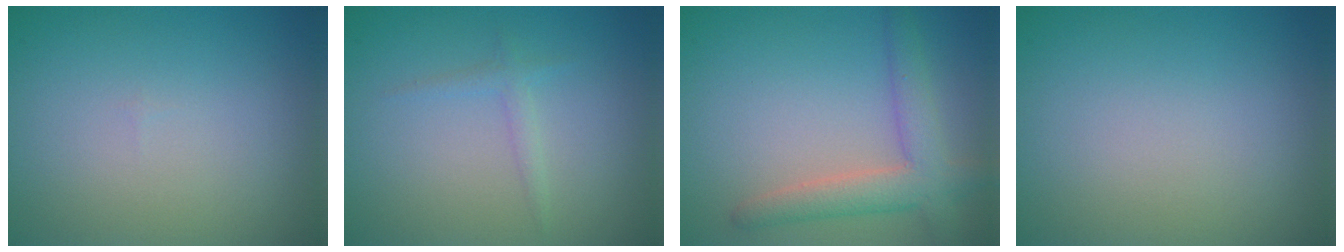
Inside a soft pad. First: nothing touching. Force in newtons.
{"total": 1.1, "press": 1.1, "slide": 0.1}
{"total": 4.0, "press": 4.0, "slide": 0.3}
{"total": 0.0}